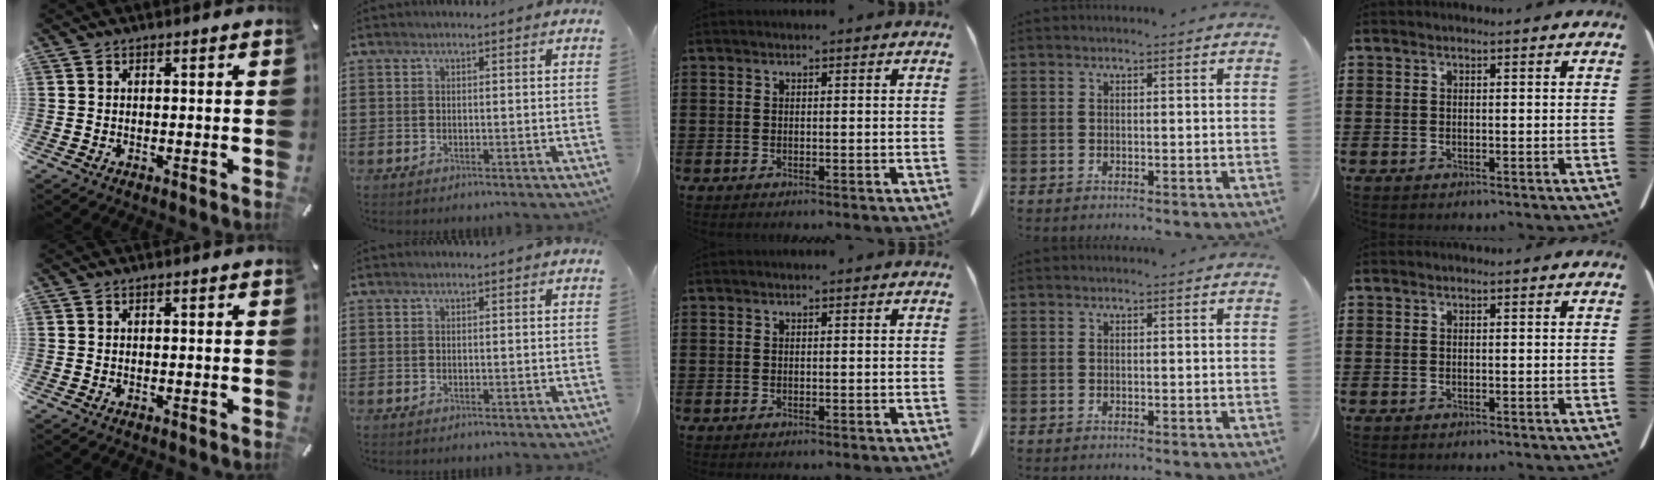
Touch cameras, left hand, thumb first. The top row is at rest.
{}